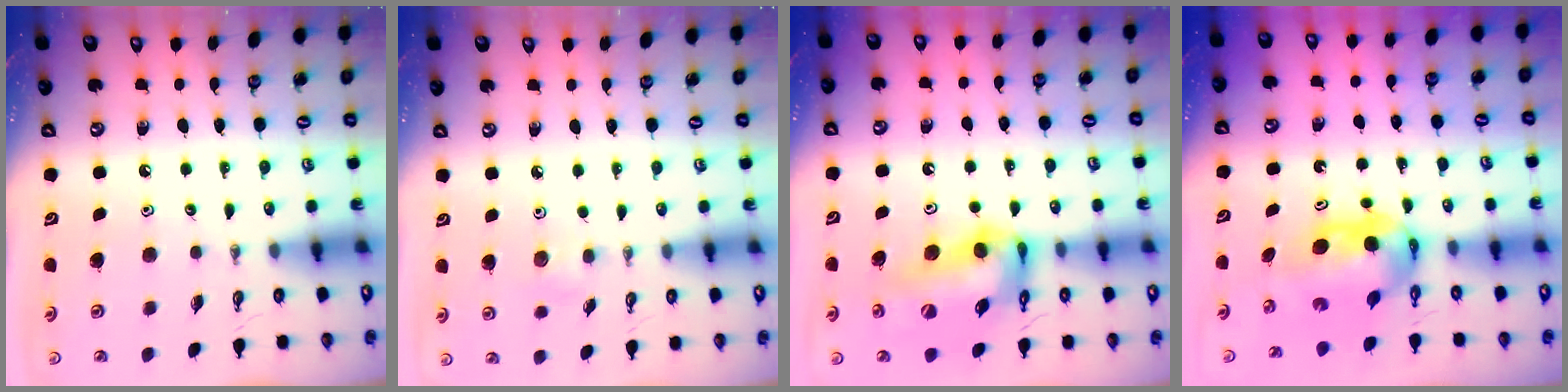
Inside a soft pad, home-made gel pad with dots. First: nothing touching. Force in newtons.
{"total": 4.4, "press": 4.0, "slide": 1.9}
{"total": 13.6, "press": 12.8, "slide": 4.6}
{"total": 6.4, "press": 4.6, "slide": 4.4}